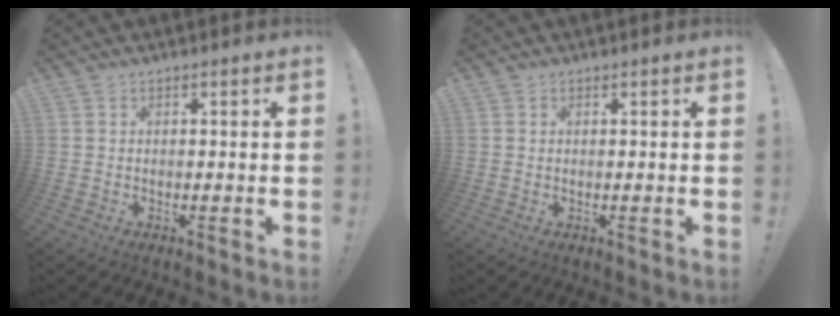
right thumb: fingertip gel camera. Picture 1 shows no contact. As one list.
[{"total": 0.0}]